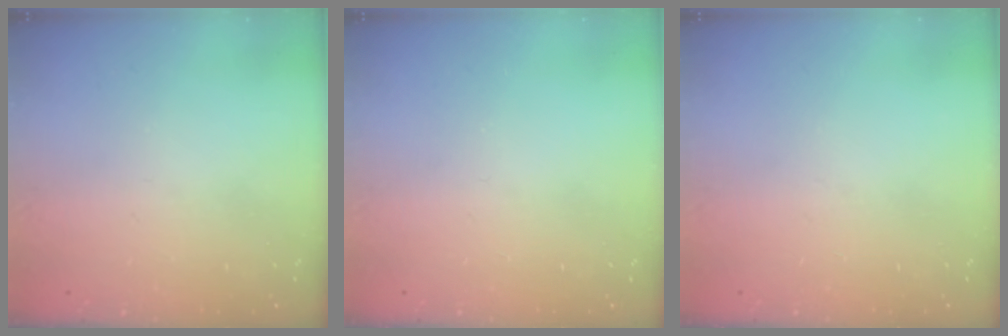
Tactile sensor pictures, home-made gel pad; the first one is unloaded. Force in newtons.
{"total": 0.0}
{"total": 0.0}